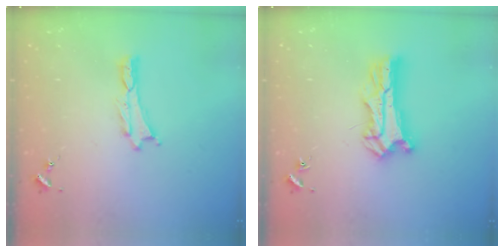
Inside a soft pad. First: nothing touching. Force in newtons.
{"total": 7.4, "press": 7.4, "slide": 0.7}